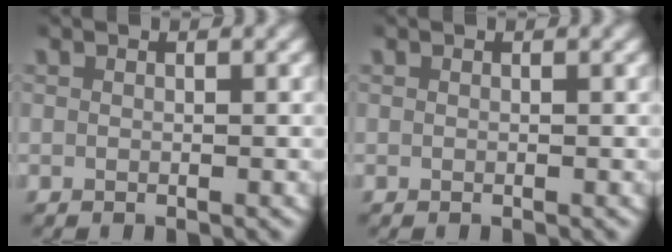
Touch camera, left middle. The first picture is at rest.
{"total": 0.0}